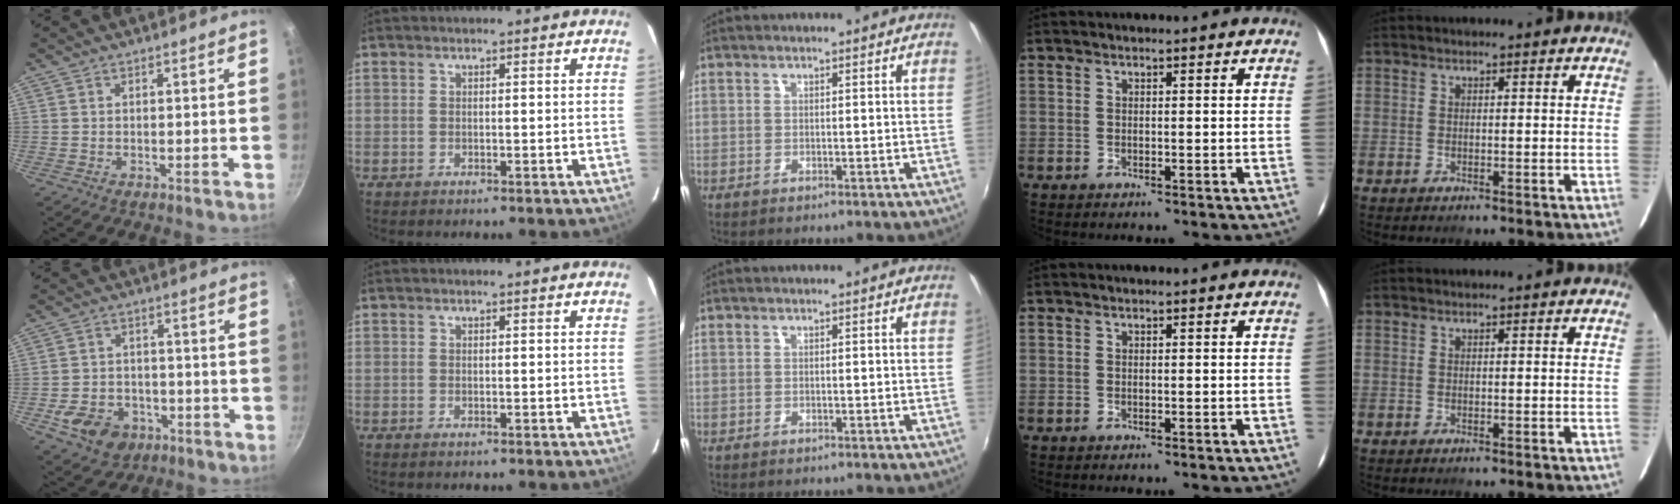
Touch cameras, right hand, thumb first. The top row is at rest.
{"thumb": {"total": 10.7, "force": [-4.6, 8.1, 5.3], "torque": [-0.073, 0.028, -0.065]}}